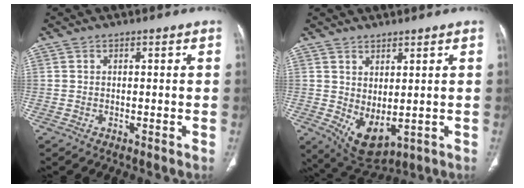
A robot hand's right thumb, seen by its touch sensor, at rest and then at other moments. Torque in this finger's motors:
{"motor_torque": [-0.49, 0.36, -0.11, -0.09, 0.19]}